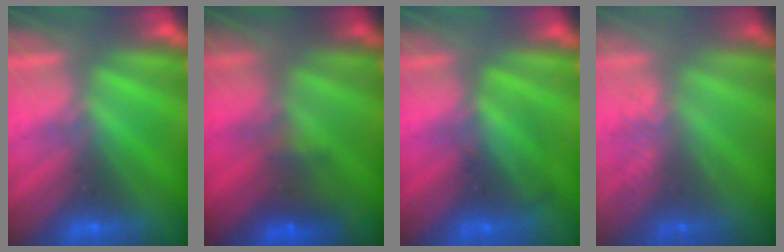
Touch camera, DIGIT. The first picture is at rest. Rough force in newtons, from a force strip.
{"total": 4.9}
{"total": 2.4}
{"total": 2.6}